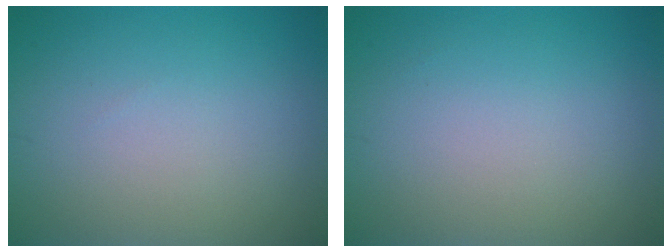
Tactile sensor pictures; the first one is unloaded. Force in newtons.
{"total": 0.0}